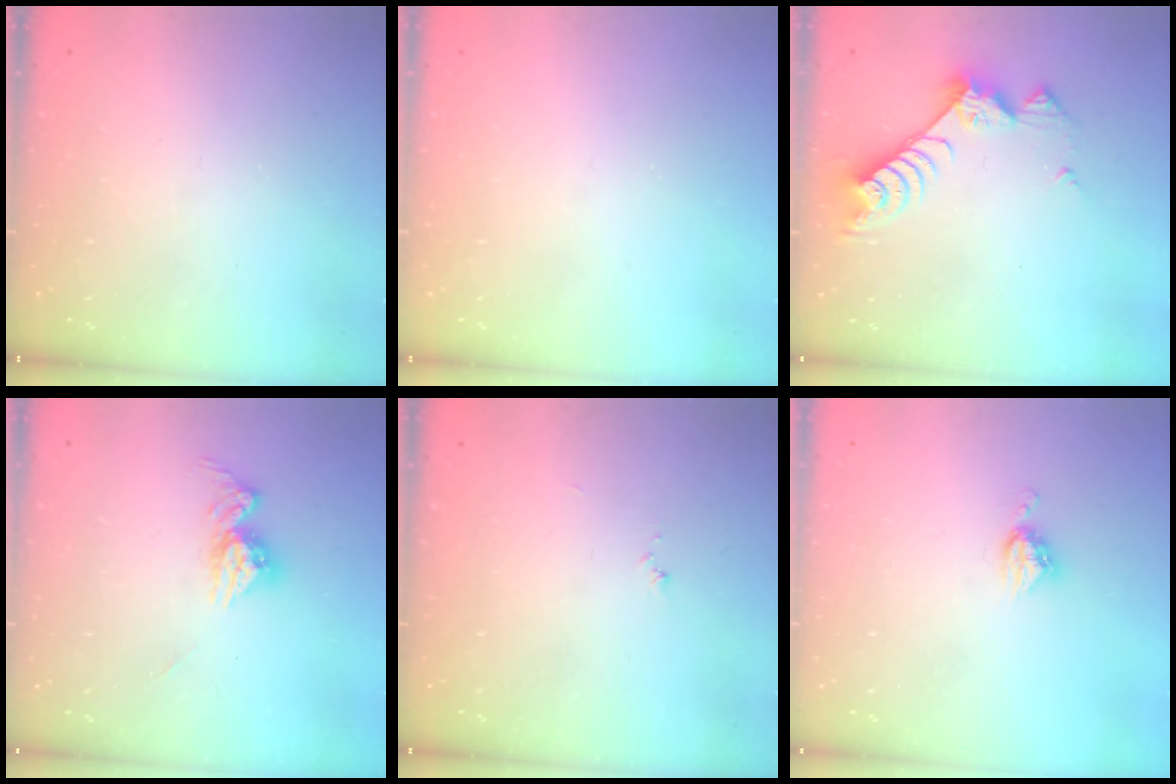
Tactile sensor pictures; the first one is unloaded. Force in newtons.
{"total": 0.0}
{"total": 8.4, "press": 8.3, "slide": 0.7}
{"total": 9.4, "press": 9.4, "slide": 0.8}
{"total": 3.8, "press": 3.8, "slide": 0.4}
{"total": 5.4, "press": 5.4, "slide": 0.1}